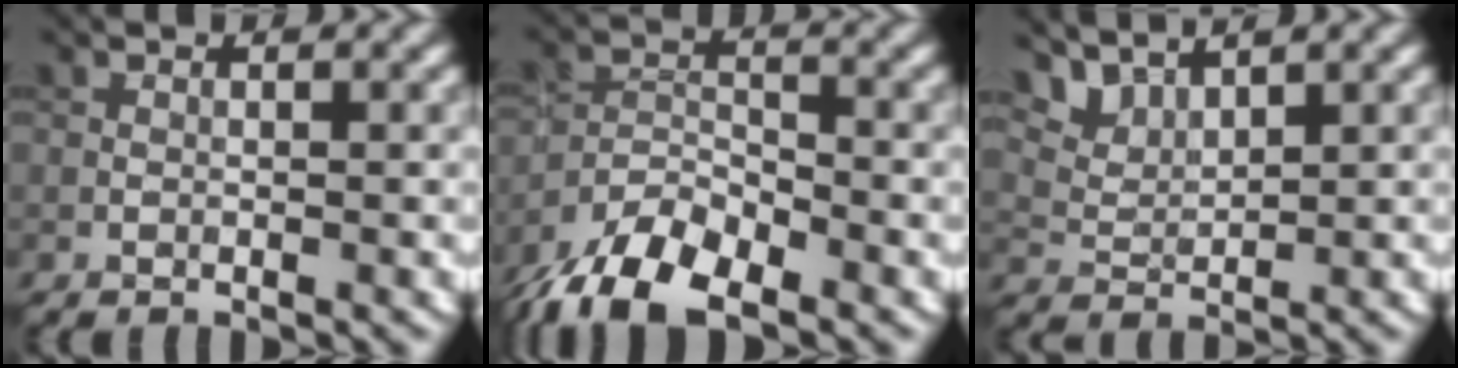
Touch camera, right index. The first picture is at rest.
{"total": 7.6, "force": [-5.5, 3.1, 4.2], "torque": [-0.072, -0.011, -0.106]}
{"total": 3.8, "force": [3.4, 1.1, 1.3], "torque": [-0.041, -0.009, 0.080]}